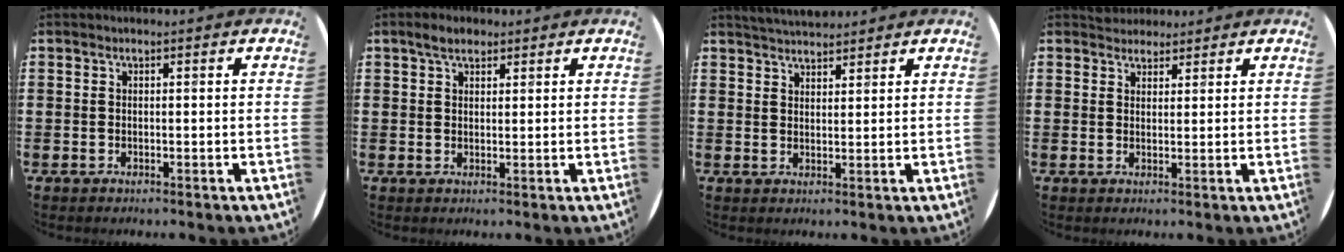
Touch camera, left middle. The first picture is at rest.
{"total": 2.7, "force": [2.2, 1.4, 1.0], "torque": [-0.006, 0.002, 0.036]}
{"total": 3.5, "force": [3.4, 0.4, 0.3], "torque": [-0.012, -0.007, 0.065]}
{"total": 2.4, "force": [2.3, 0.8, -0.1], "torque": [0.007, -0.001, 0.043]}